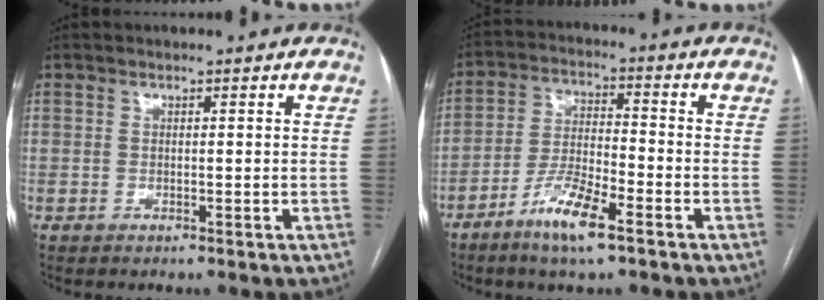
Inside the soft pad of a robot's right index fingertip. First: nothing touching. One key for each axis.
{"total": 8.9, "fx": -5.5, "fy": 1.3, "fz": 6.8, "tx": -0.137, "ty": -0.010, "tz": -0.105}